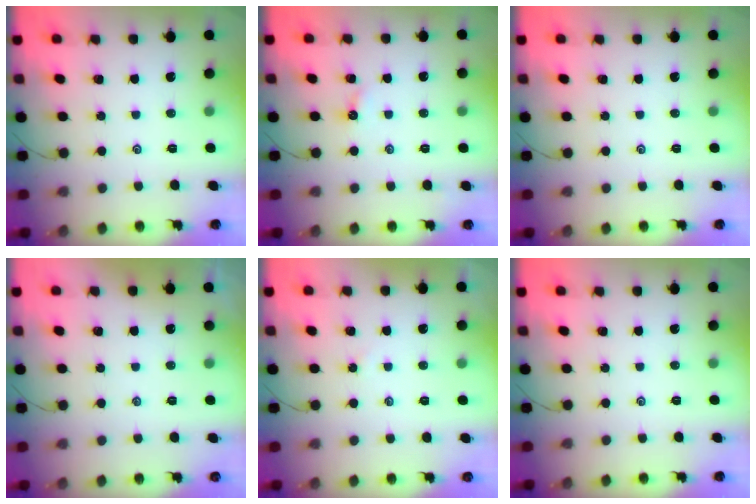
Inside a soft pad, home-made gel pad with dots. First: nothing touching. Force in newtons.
{"total": 2.4, "press": 2.4, "slide": 0.3}
{"total": 0.0}
{"total": 1.2, "press": 1.2, "slide": 0.3}
{"total": 1.8, "press": 1.7, "slide": 0.3}
{"total": 0.0}